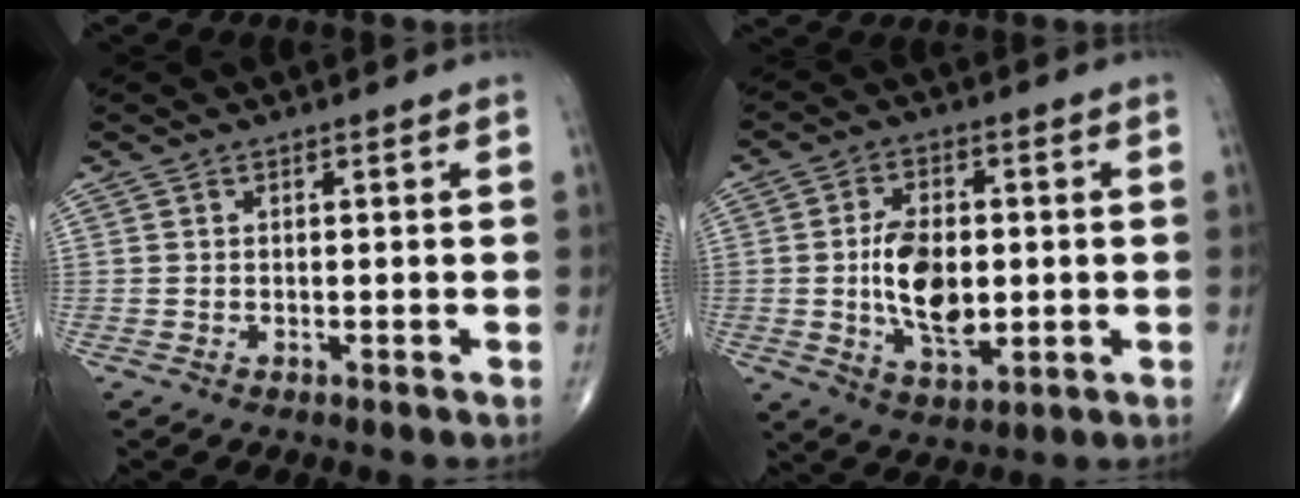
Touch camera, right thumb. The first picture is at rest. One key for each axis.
{"total": 11.8, "fx": -0.4, "fy": 6.6, "fz": 9.8, "tx": -0.155, "ty": -0.006, "tz": 0.000}